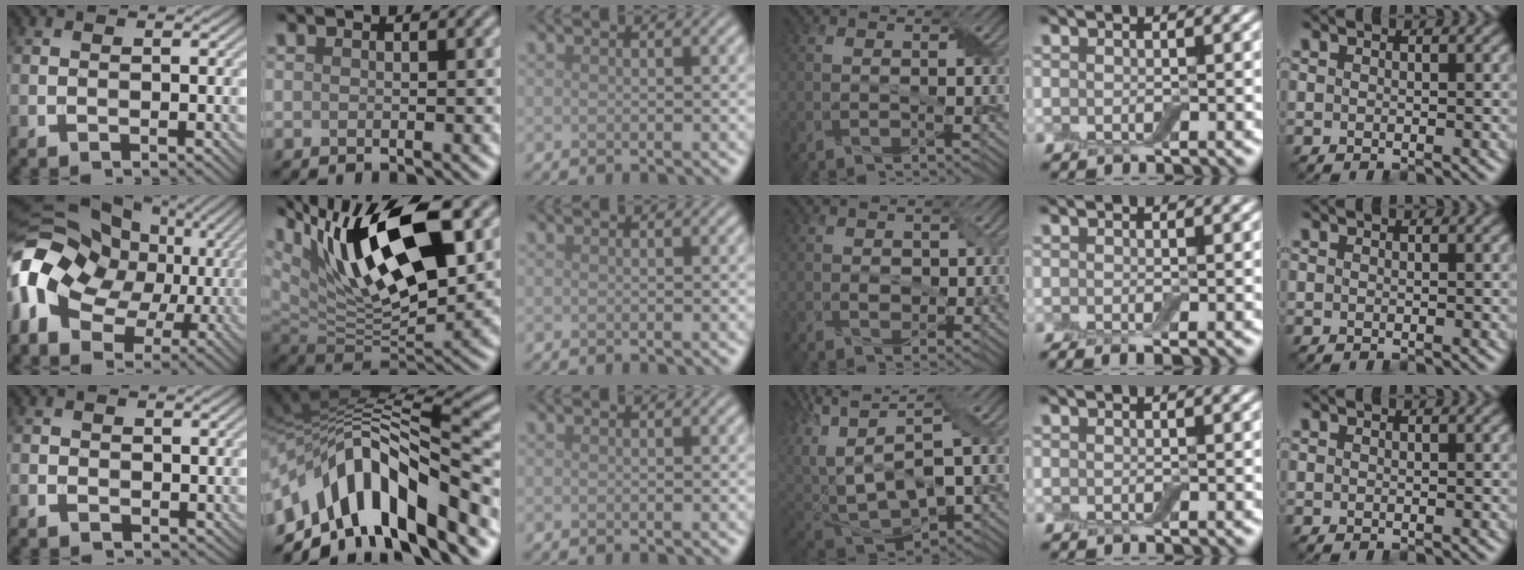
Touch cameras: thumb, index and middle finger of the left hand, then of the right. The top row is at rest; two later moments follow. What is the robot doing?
{"motion": "peel", "object": "aluminum foil"}